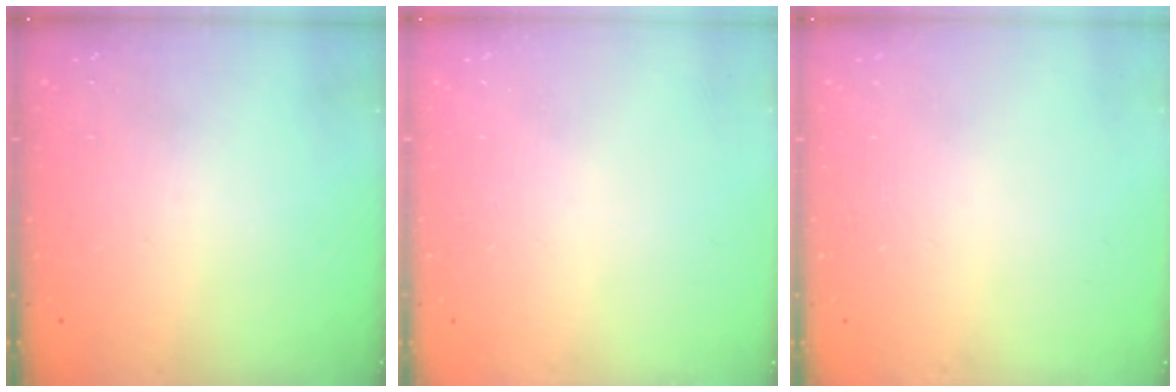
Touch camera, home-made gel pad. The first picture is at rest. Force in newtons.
{"total": 0.0}
{"total": 0.0}